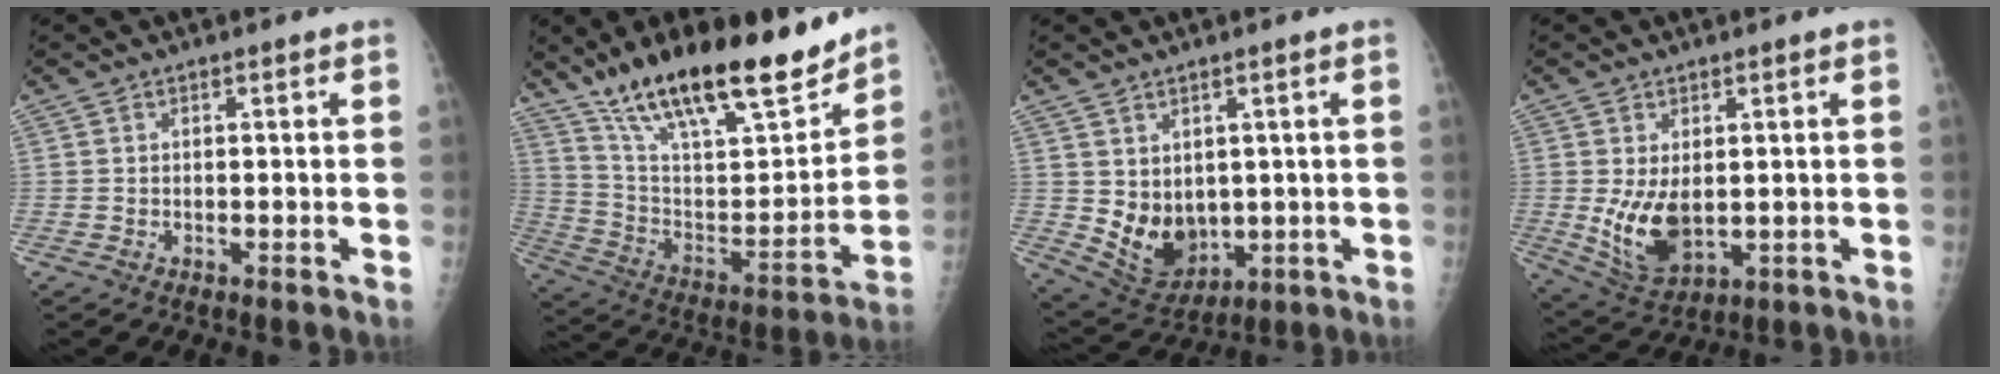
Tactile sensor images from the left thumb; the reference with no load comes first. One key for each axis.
{"total": 27.0, "fx": 19.8, "fy": 7.7, "fz": 16.7, "tx": -0.243, "ty": -0.070, "tz": 0.334}
{"total": 8.9, "fx": 0.4, "fy": 6.9, "fz": 5.7, "tx": -0.071, "ty": -0.020, "tz": 0.039}
{"total": 9.0, "fx": -0.1, "fy": 5.3, "fz": 7.3, "tx": -0.124, "ty": -0.018, "tz": 0.017}